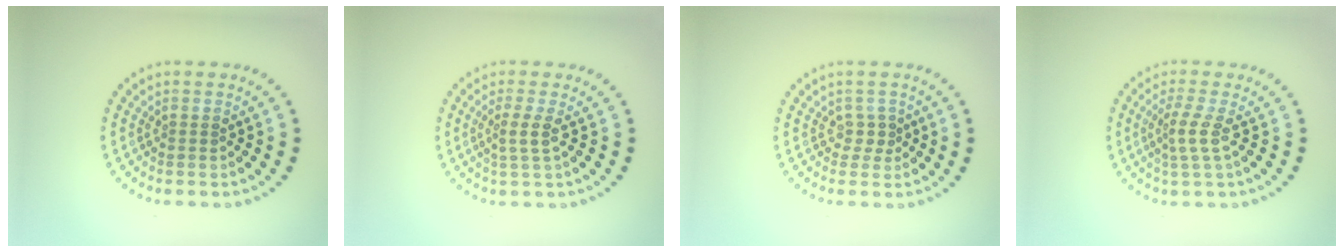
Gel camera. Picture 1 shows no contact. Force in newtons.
{"total": 1.8, "press": 1.3, "slide": 1.2}
{"total": 1.4, "press": 0.9, "slide": 1.0}
{"total": 2.3, "press": 1.6, "slide": 1.6}